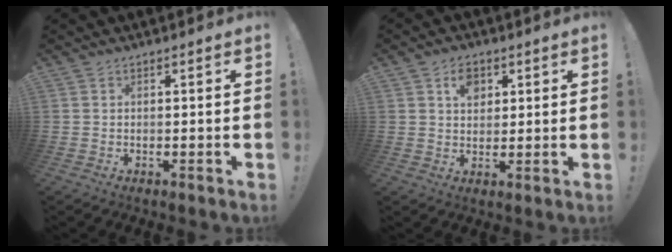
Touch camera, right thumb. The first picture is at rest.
{"total": 5.7, "force": [2.3, 4.5, 2.8], "torque": [-0.034, -0.003, 0.039]}